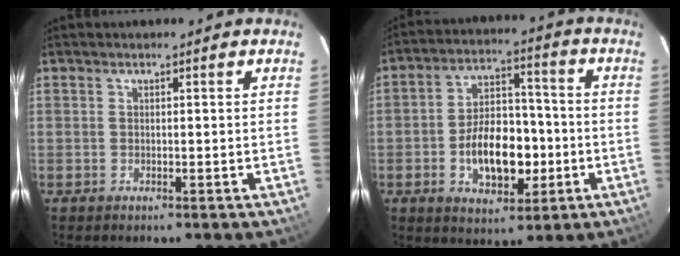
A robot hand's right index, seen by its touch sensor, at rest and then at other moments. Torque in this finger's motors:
{"motor_torque": [0.47, -0.21, 0.30, 0.15]}